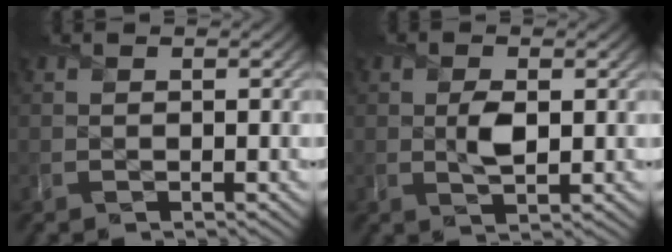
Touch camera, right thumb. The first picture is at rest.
{"total": 3.1, "force": [0.2, 1.7, 2.6], "torque": [-0.054, -0.004, 0.006]}